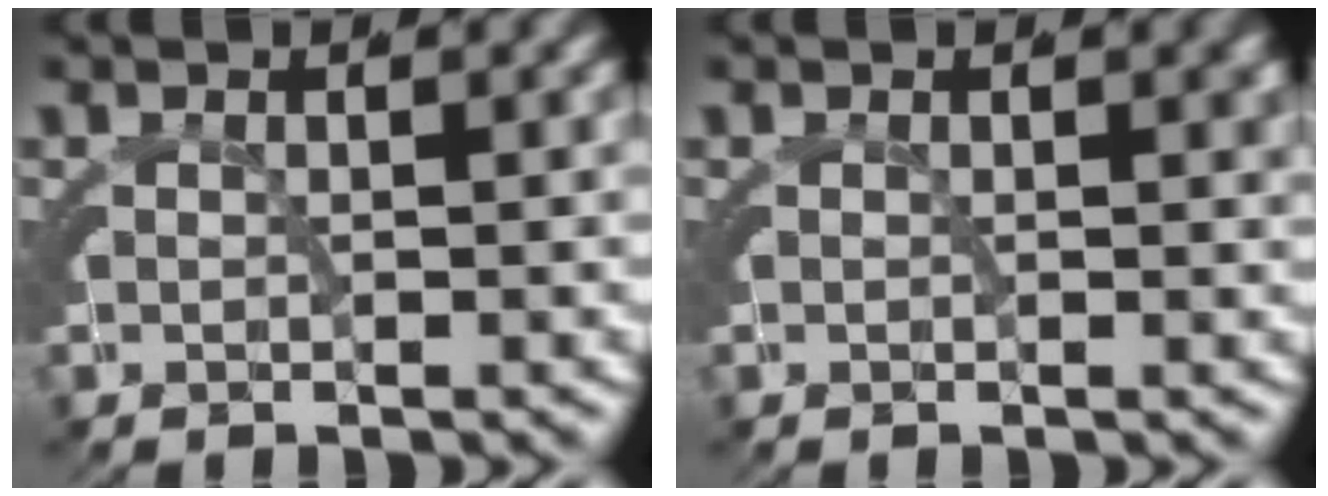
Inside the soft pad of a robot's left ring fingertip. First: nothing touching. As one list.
[{"total": 0.8, "force": [0.1, 0.4, 0.7], "torque": [-0.002, -0.001, -0.001]}]